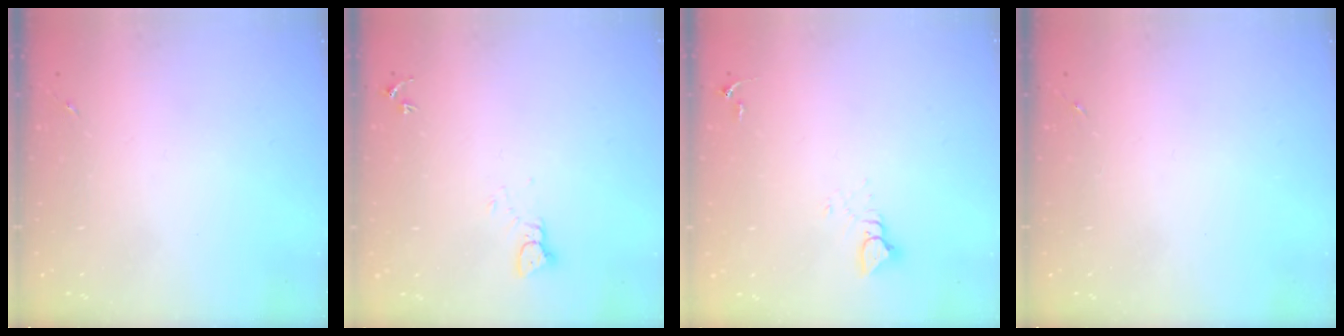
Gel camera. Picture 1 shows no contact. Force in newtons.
{"total": 2.6, "press": 2.6, "slide": 0.1}
{"total": 4.2, "press": 4.2, "slide": 0.2}
{"total": 0.0}